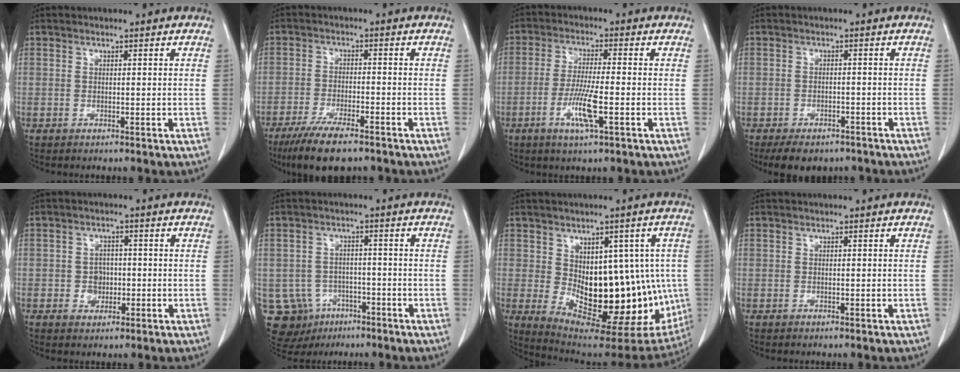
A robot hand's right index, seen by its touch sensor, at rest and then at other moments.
{"total": 9.5, "force": [-7.1, 1.8, 6.0], "torque": [-0.105, -0.021, -0.115]}
{"total": 7.0, "force": [-2.5, 0.4, 6.5], "torque": [-0.127, -0.012, -0.047]}
{"total": 8.4, "force": [-6.4, 4.3, 3.2], "torque": [-0.040, -0.001, -0.086]}
{"total": 3.2, "force": [-0.5, 2.8, 1.4], "torque": [-0.014, 0.007, -0.002]}
{"total": 9.3, "force": [-4.1, 8.2, 1.6], "torque": [-0.046, 0.012, -0.049]}
{"total": 20.1, "force": [-1.9, 9.8, 17.5], "torque": [-0.208, 0.003, 0.005]}
{"total": 0.0}